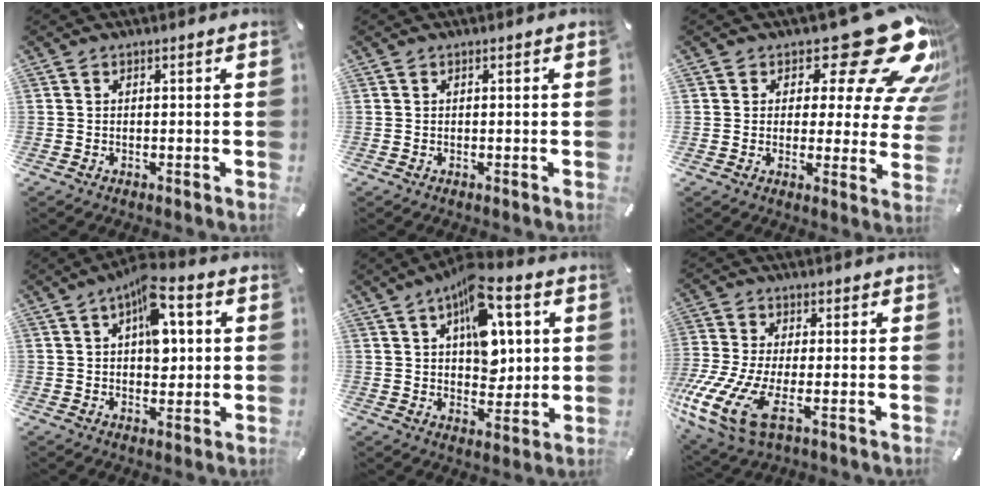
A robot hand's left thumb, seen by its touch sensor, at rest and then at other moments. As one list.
[{"total": 0.0}, {"total": 21.0, "force": [12.0, 8.7, 14.9], "torque": [-0.189, -0.080, 0.190]}, {"total": 10.3, "force": [3.1, 5.9, 7.8], "torque": [-0.097, -0.012, 0.049]}, {"total": 14.0, "force": [5.7, 8.2, 9.8], "torque": [-0.135, -0.020, 0.097]}, {"total": 13.7, "force": [-4.1, 6.2, 11.5], "torque": [-0.257, -0.008, -0.067]}]